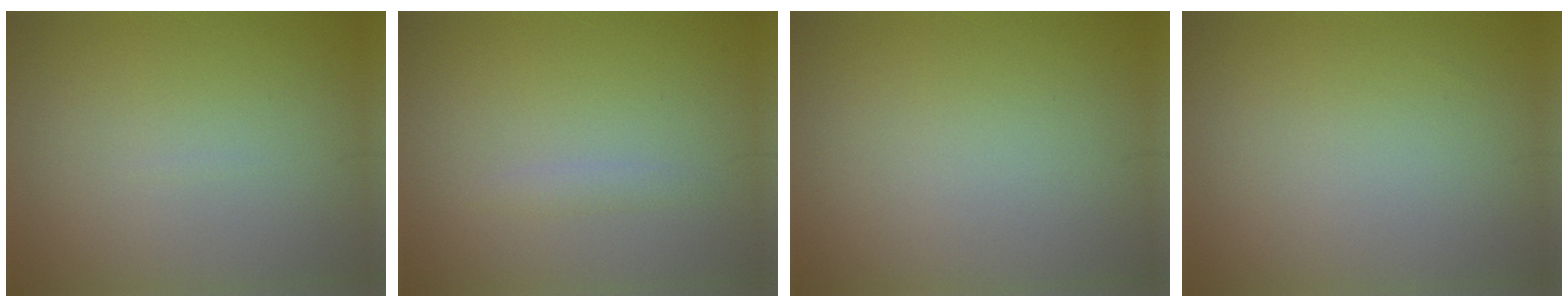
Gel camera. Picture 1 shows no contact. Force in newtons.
{"total": 0.8, "press": 0.8, "slide": 0.1}
{"total": 0.0}
{"total": 0.0}